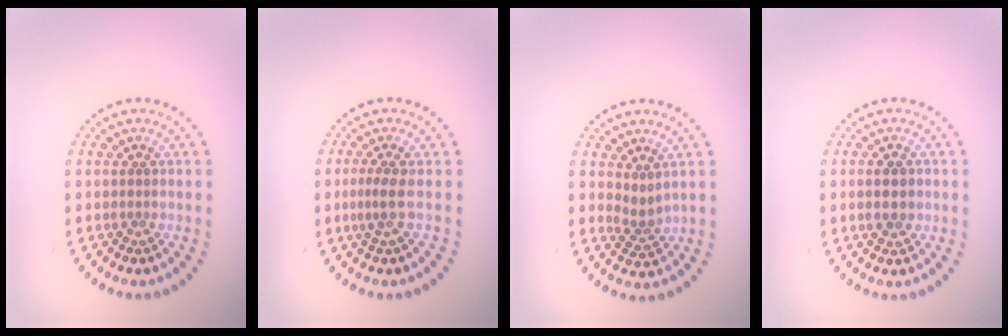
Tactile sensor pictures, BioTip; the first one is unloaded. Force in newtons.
{"total": 1.8, "press": 1.3, "slide": 1.3}
{"total": 2.0, "press": 1.2, "slide": 1.5}
{"total": 2.3, "press": 2.3, "slide": 0.2}